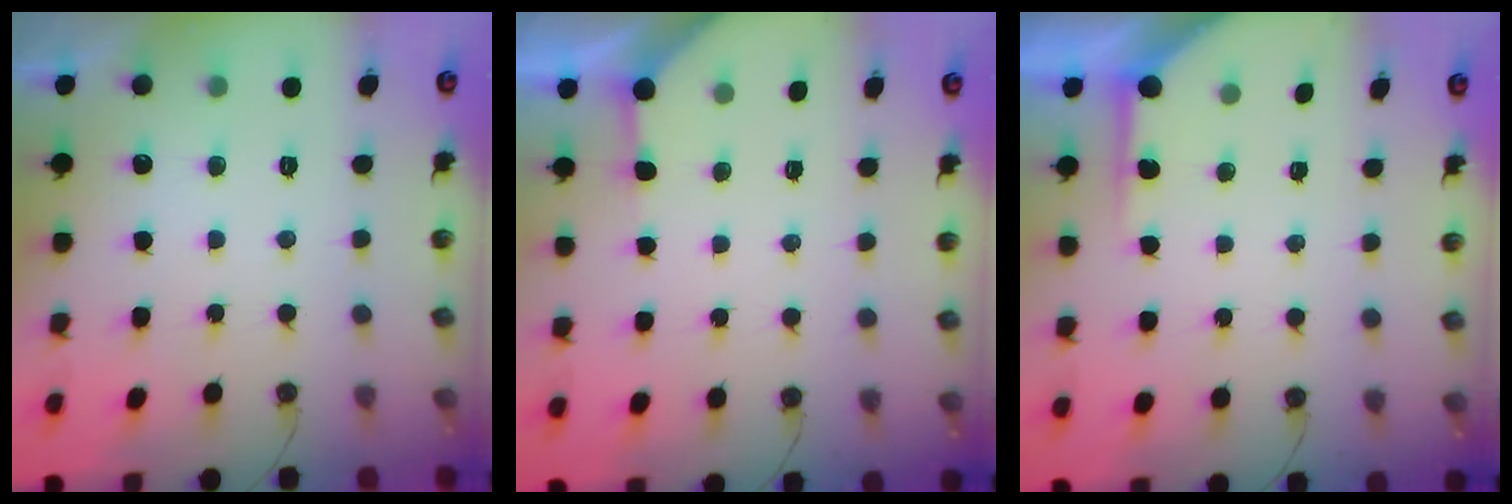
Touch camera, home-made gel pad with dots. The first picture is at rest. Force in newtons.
{"total": 2.4, "press": 2.3, "slide": 0.3}
{"total": 4.2, "press": 4.2, "slide": 0.4}